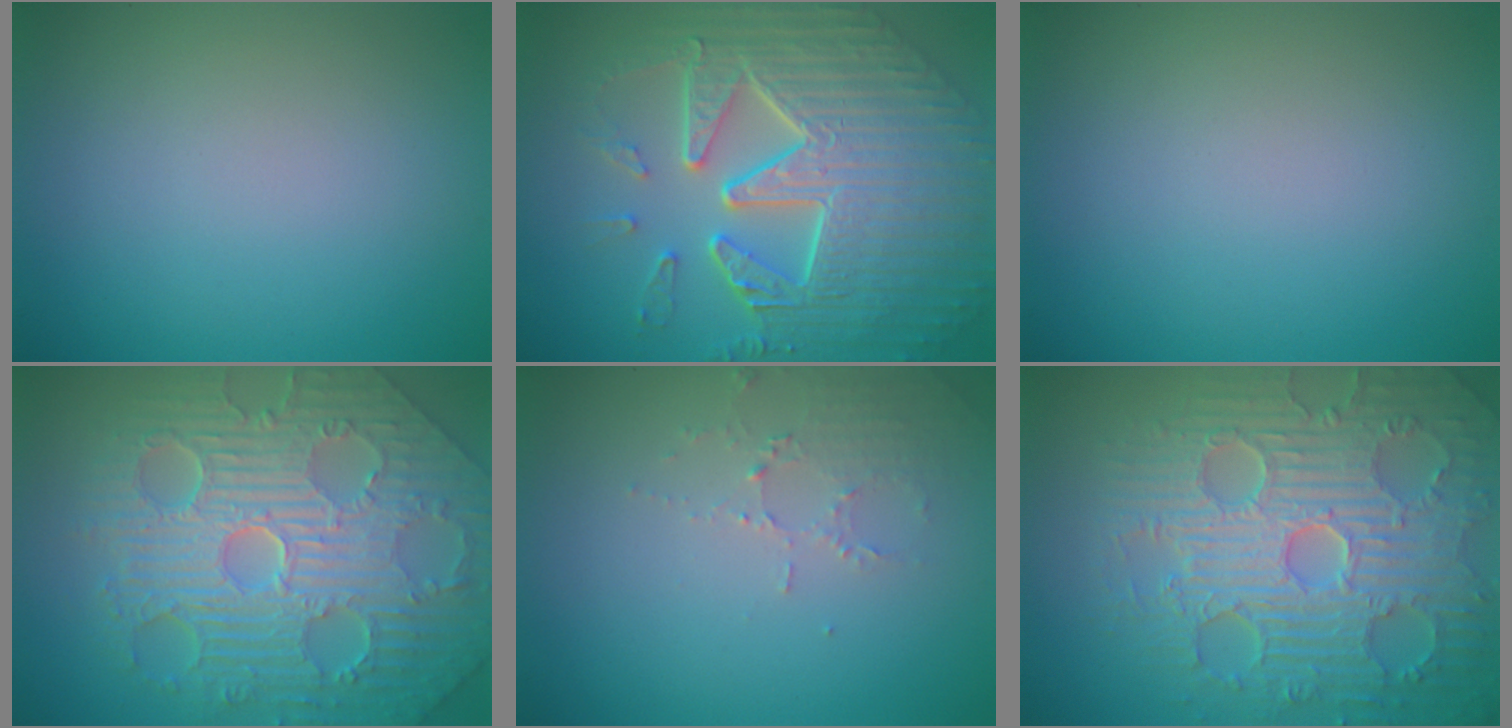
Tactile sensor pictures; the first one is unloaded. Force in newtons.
{"total": 10.3, "press": 7.0, "slide": 7.5}
{"total": 0.0}
{"total": 11.7, "press": 7.7, "slide": 8.8}
{"total": 1.9, "press": 1.8, "slide": 0.4}
{"total": 9.3, "press": 6.8, "slide": 6.4}